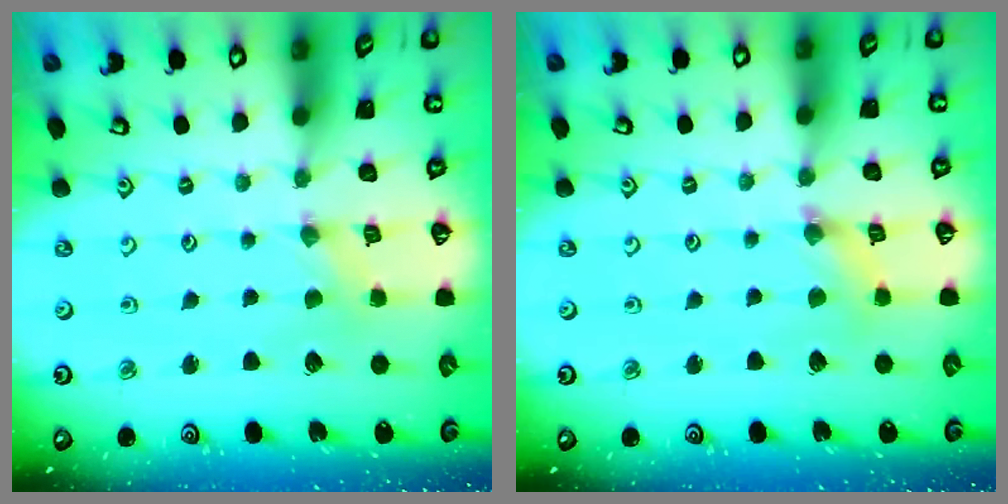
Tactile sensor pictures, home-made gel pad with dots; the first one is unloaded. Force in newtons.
{"total": 2.4, "press": 2.4, "slide": 0.2}